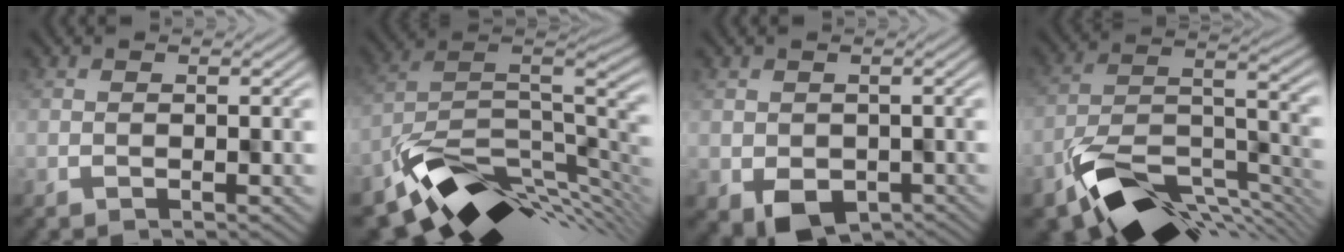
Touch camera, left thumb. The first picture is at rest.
{"total": 12.8, "force": [-5.3, 7.1, 9.2], "torque": [-0.183, -0.026, -0.085]}
{"total": 5.2, "force": [-2.3, 3.8, 2.7], "torque": [-0.040, -0.023, -0.023]}
{"total": 12.9, "force": [-6.7, 6.7, 8.8], "torque": [-0.182, -0.029, -0.103]}